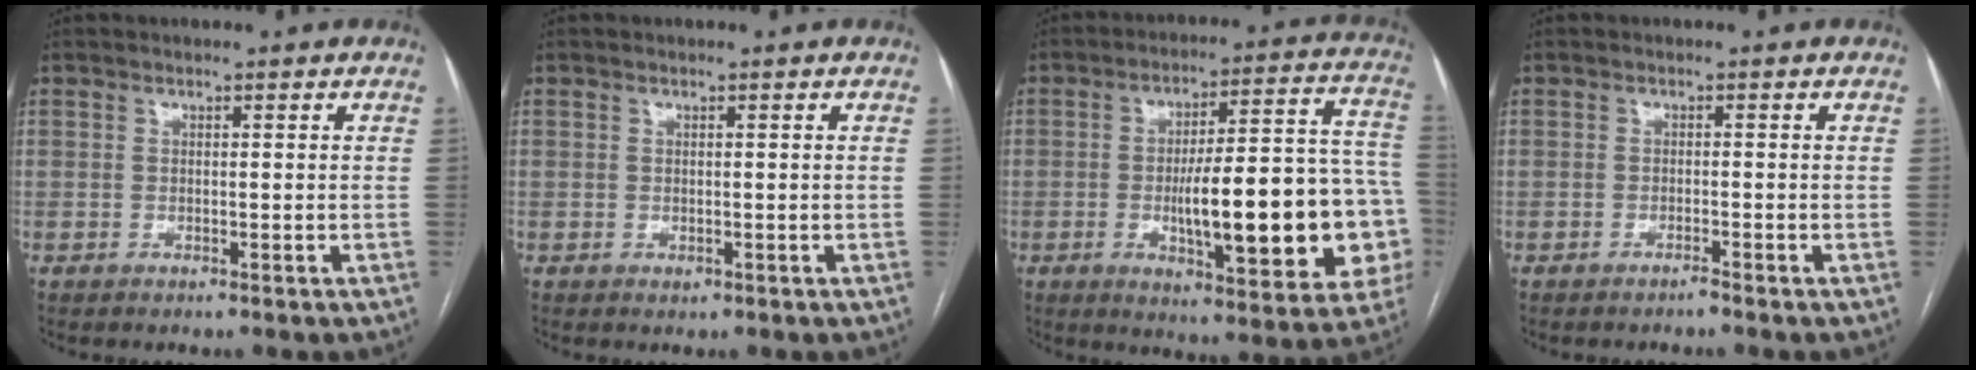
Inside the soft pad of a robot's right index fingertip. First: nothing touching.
{"total": 0.5, "force": [-0.1, 0.4, 0.3], "torque": [-0.003, 0.000, 0.002]}
{"total": 23.5, "force": [-4.4, 4.9, 22.5], "torque": [-0.255, 0.026, -0.048]}
{"total": 0.9, "force": [-0.8, -0.1, 0.4], "torque": [-0.007, 0.000, -0.014]}